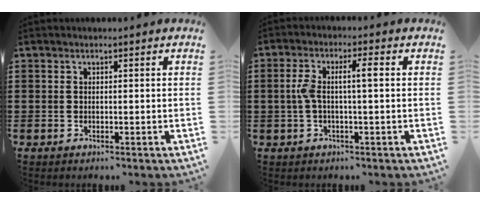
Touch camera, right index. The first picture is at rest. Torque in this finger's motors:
{"motor_torque": [0.86, -0.19, 0.42, 0.14]}